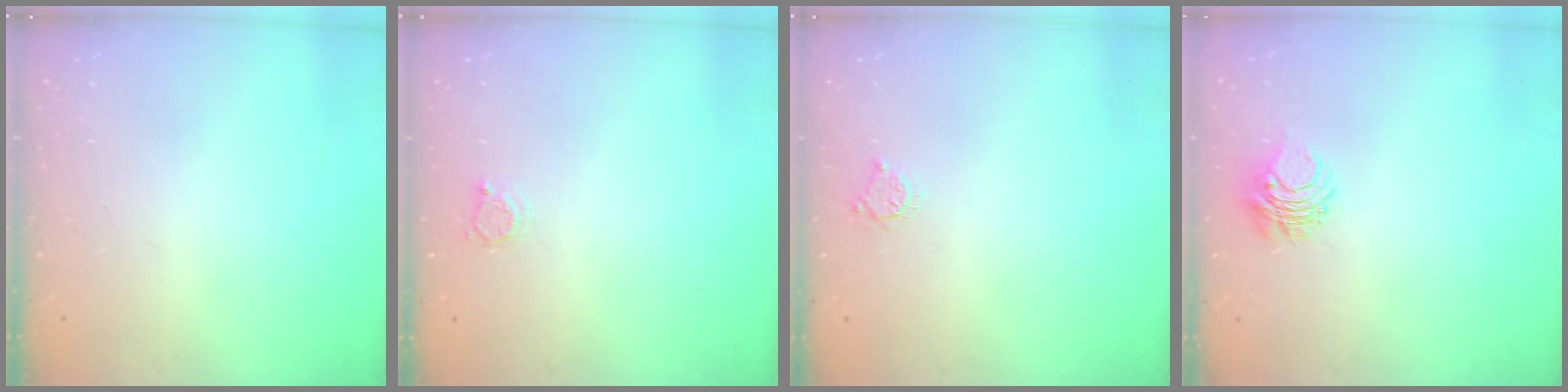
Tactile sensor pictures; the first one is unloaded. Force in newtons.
{"total": 2.2, "press": 2.1, "slide": 0.4}
{"total": 3.3, "press": 3.3, "slide": 0.3}
{"total": 6.3, "press": 6.3, "slide": 0.6}